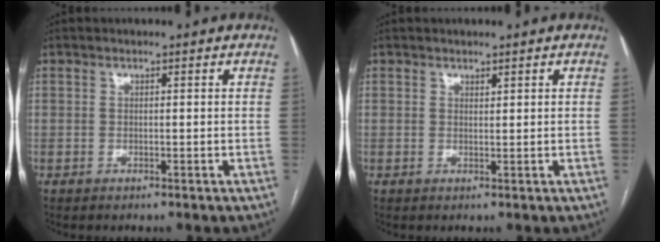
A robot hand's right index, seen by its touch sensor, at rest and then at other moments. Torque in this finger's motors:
{"motor_torque": [-0.01, 0.09, -0.06, -0.01]}